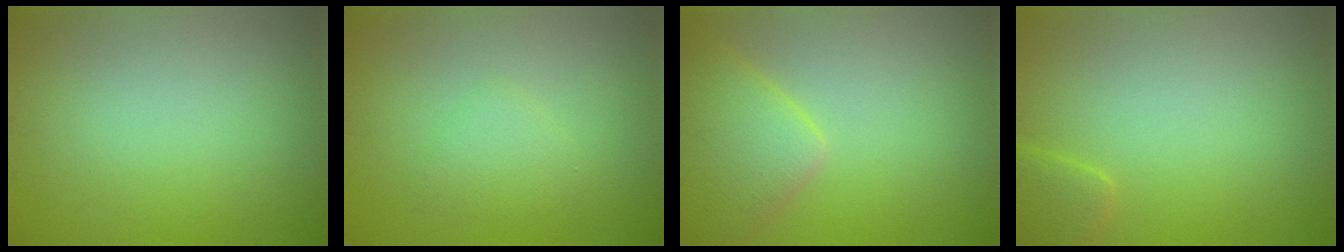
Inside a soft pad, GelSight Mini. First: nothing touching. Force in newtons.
{"total": 1.9, "press": 1.8, "slide": 0.1}
{"total": 5.3, "press": 5.3, "slide": 0.4}
{"total": 2.1, "press": 2.1, "slide": 0.2}